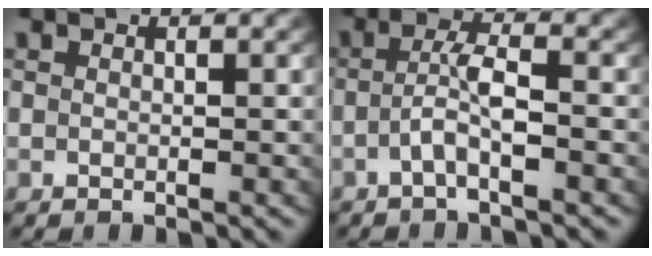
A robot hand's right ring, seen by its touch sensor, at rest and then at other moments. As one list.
[{"total": 2.9, "force": [-1.5, 0.2, 2.5], "torque": [-0.049, -0.004, -0.022]}]